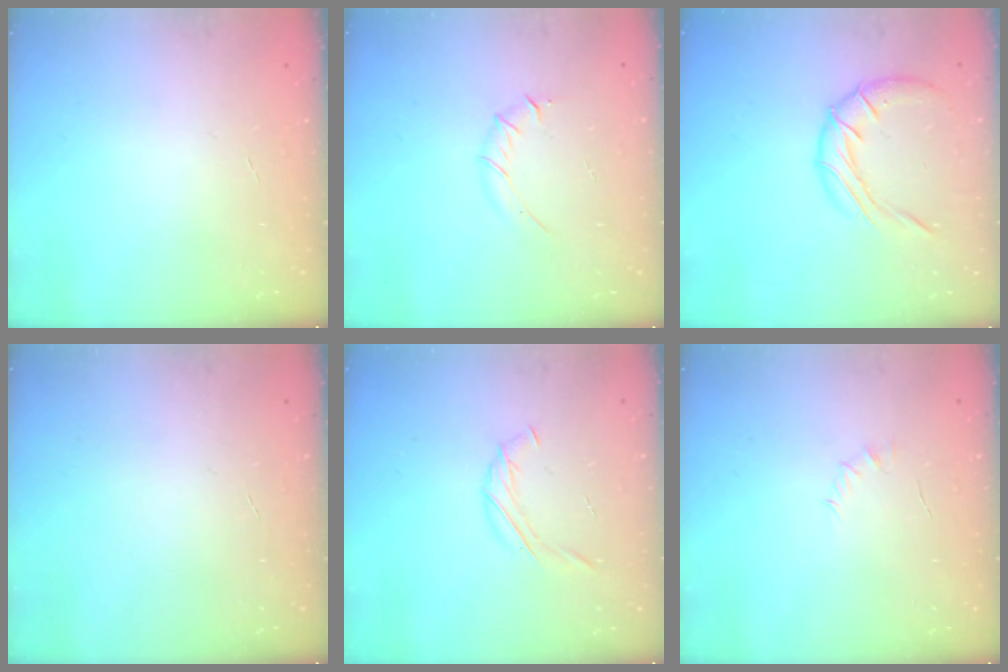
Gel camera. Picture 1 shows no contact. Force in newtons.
{"total": 5.4, "press": 5.1, "slide": 1.6}
{"total": 10.6, "press": 10.6, "slide": 1.0}
{"total": 0.0}
{"total": 6.3, "press": 6.1, "slide": 1.6}
{"total": 4.1, "press": 3.9, "slide": 1.3}